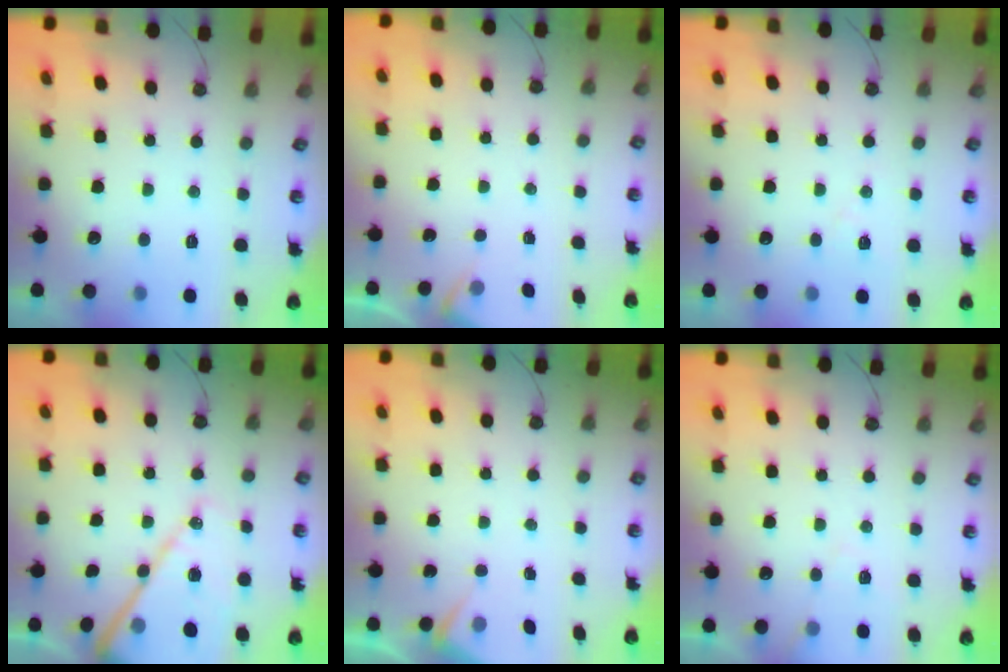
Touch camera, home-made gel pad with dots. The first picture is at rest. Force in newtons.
{"total": 2.7, "press": 2.6, "slide": 0.5}
{"total": 7.1, "press": 7.0, "slide": 0.7}
{"total": 16.9, "press": 16.8, "slide": 1.7}
{"total": 2.8, "press": 2.7, "slide": 0.4}
{"total": 5.9, "press": 5.8, "slide": 0.8}